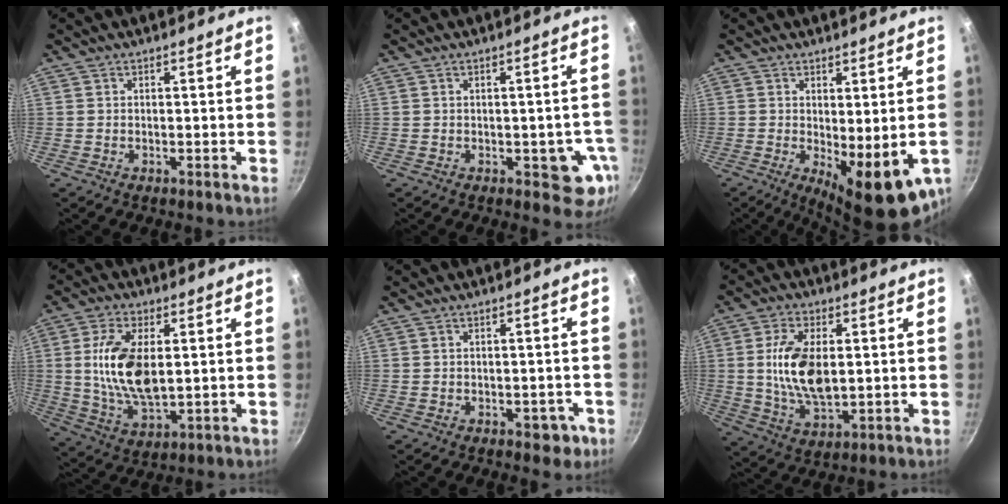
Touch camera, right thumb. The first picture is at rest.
{"total": 6.9, "force": [-1.8, 3.5, 5.6], "torque": [-0.025, 0.006, -0.022]}
{"total": 13.2, "force": [-2.7, 4.4, 12.1], "torque": [-0.145, -0.018, -0.021]}
{"total": 13.9, "force": [1.7, 7.1, 11.9], "torque": [-0.220, -0.007, 0.038]}
{"total": 3.6, "force": [-1.6, 2.3, 2.3], "torque": [-0.003, 0.016, -0.006]}
{"total": 12.8, "force": [1.2, 6.8, 10.8], "torque": [-0.195, -0.004, 0.026]}